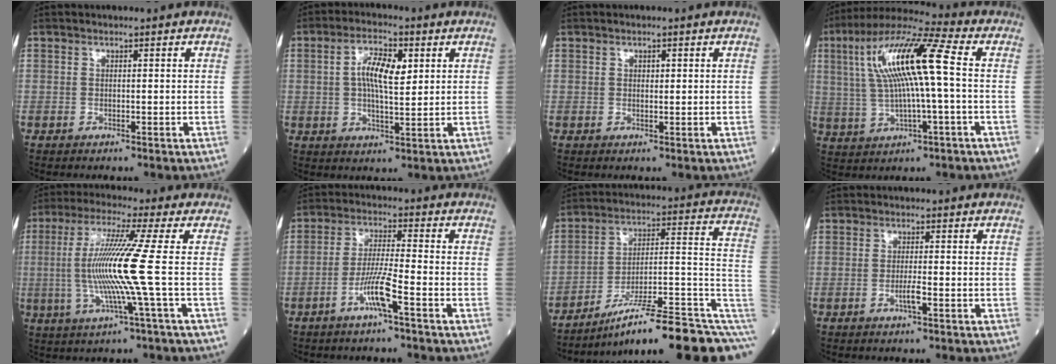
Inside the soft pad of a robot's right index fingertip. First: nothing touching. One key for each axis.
{"total": 7.2, "fx": 1.7, "fy": 2.2, "fz": 6.6, "tx": -0.126, "ty": 0.010, "tz": 0.029}
{"total": 0.9, "fx": 0.4, "fy": 0.5, "fz": 0.6, "tx": -0.009, "ty": -0.002, "tz": 0.006}
{"total": 14.8, "fx": 2.1, "fy": 1.4, "fz": 14.6, "tx": -0.288, "ty": 0.029, "tz": 0.035}
{"total": 11.3, "fx": -0.8, "fy": -2.2, "fz": 11.1, "tx": -0.227, "ty": -0.007, "tz": -0.017}
{"total": 6.9, "fx": -3.5, "fy": -0.3, "fz": 5.9, "tx": -0.117, "ty": 0.000, "tz": -0.071}
{"total": 20.7, "fx": -12.7, "fy": 2.1, "fz": 16.2, "tx": -0.157, "ty": 0.041, "tz": -0.194}
{"total": 1.9, "fx": -0.8, "fy": 0.0, "fz": 1.7, "tx": -0.034, "ty": -0.002, "tz": -0.017}